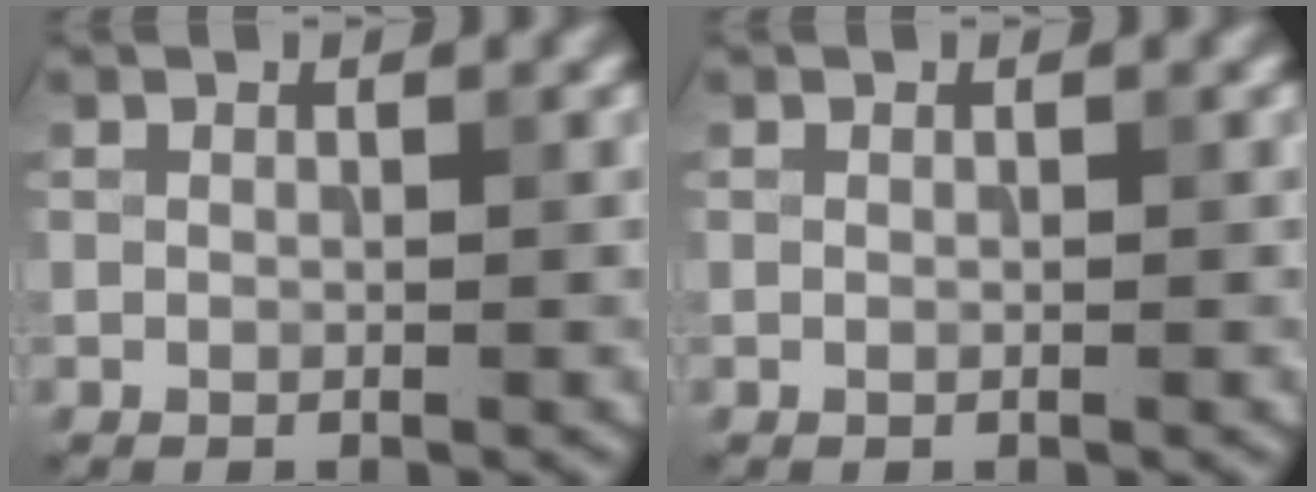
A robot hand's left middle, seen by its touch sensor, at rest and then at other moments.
{"total": 0.0}